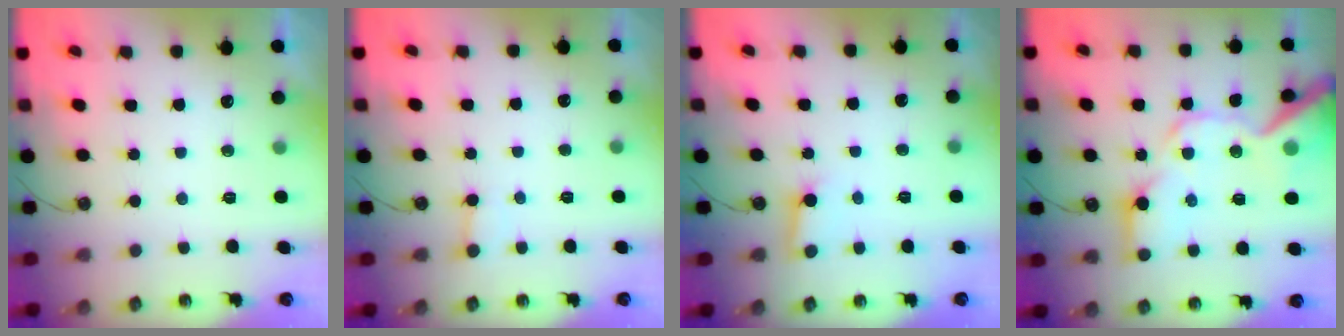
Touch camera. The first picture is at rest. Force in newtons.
{"total": 2.8, "press": 2.8, "slide": 0.4}
{"total": 3.0, "press": 3.0, "slide": 0.4}
{"total": 20.6, "press": 20.4, "slide": 2.7}